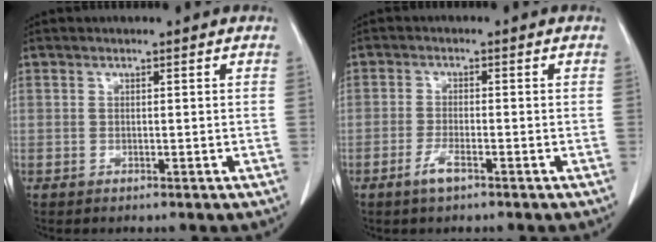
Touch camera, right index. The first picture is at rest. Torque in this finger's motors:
{"motor_torque": [0.23, -0.13, 0.05, 0.02]}